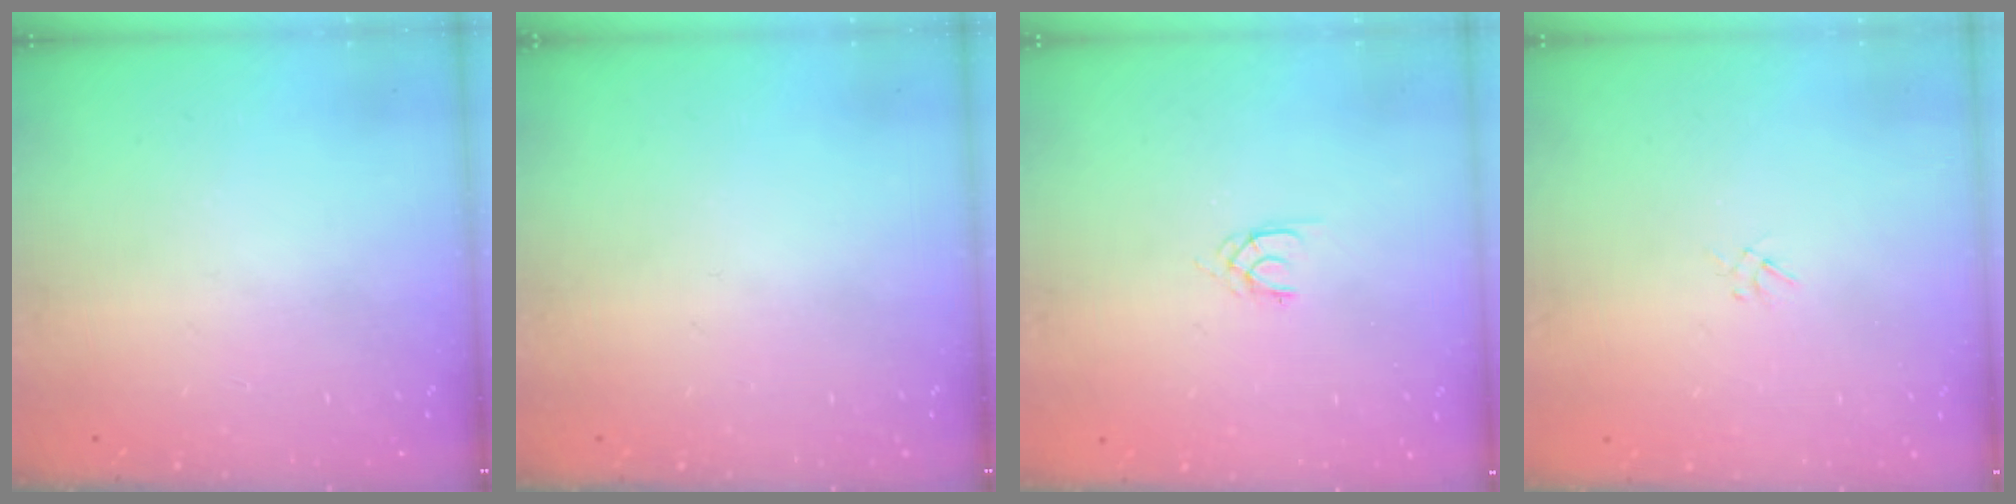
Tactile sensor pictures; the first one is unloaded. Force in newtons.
{"total": 0.0}
{"total": 1.3, "press": 1.2, "slide": 0.3}
{"total": 1.0, "press": 0.9, "slide": 0.4}